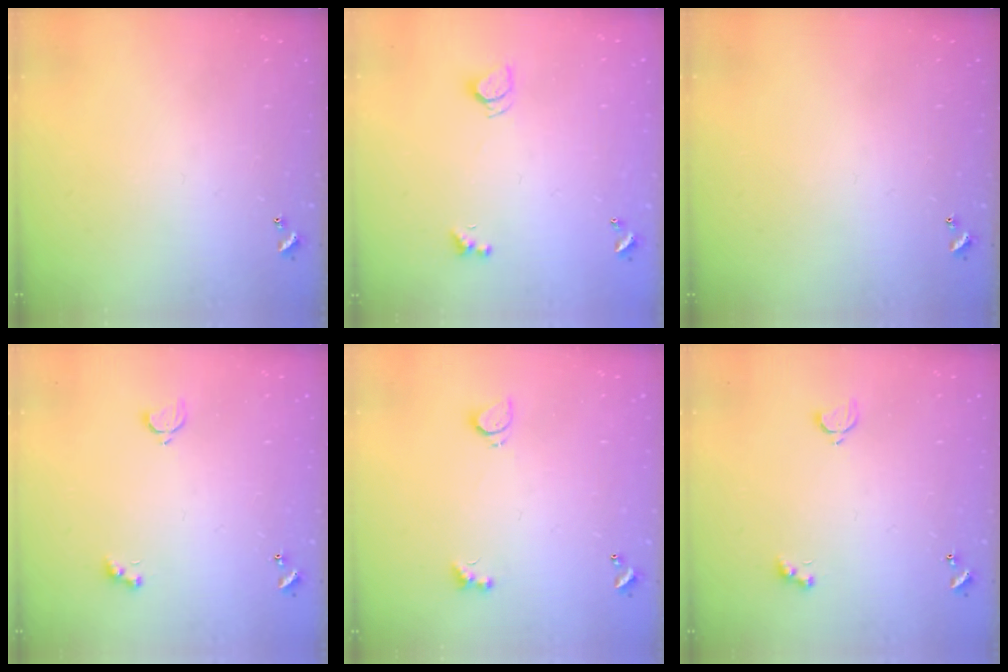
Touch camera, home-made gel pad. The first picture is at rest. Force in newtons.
{"total": 2.5, "press": 2.4, "slide": 0.6}
{"total": 0.0}
{"total": 2.1, "press": 2.1, "slide": 0.5}
{"total": 2.2, "press": 2.1, "slide": 0.6}
{"total": 2.1, "press": 2.1, "slide": 0.5}